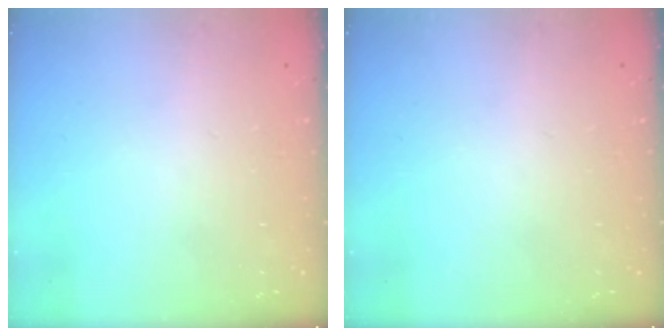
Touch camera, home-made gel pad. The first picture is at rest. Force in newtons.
{"total": 0.0}